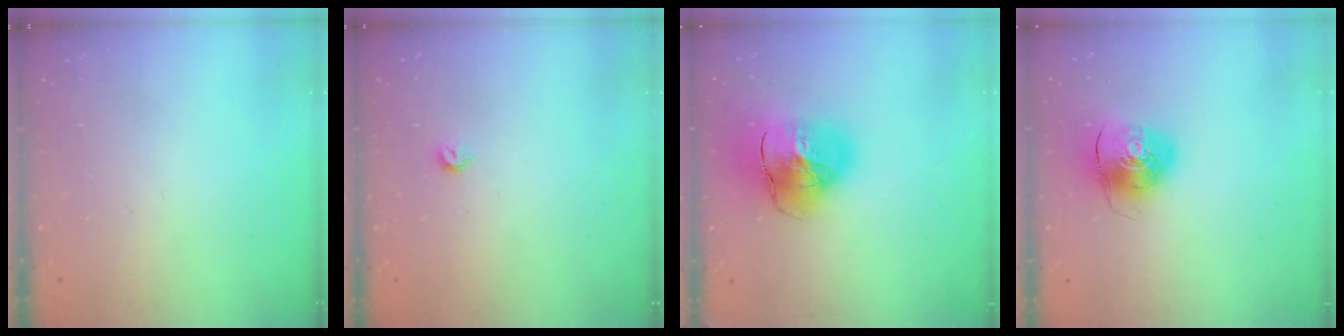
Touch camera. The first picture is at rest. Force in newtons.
{"total": 3.9, "press": 3.8, "slide": 0.7}
{"total": 17.4, "press": 17.2, "slide": 2.3}
{"total": 9.1, "press": 9.0, "slide": 0.8}